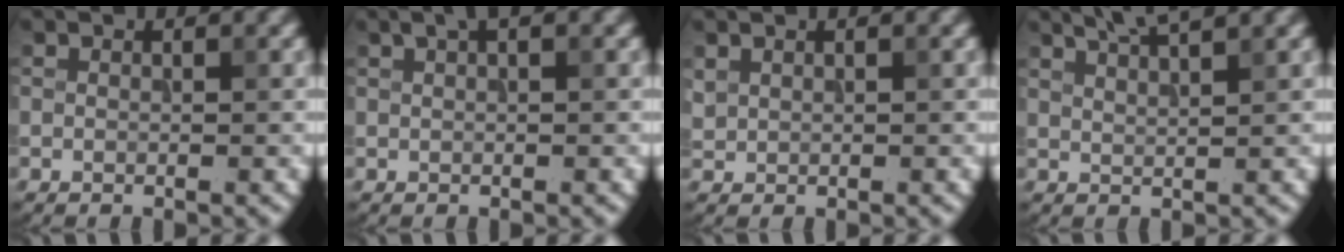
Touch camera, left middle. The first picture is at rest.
{"total": 1.3, "force": [0.8, 0.3, 1.0], "torque": [-0.017, 0.006, 0.015]}
{"total": 0.8, "force": [0.5, 0.6, 0.2], "torque": [-0.005, -0.001, 0.015]}
{"total": 4.2, "force": [3.3, 1.0, 2.4], "torque": [-0.015, 0.023, 0.025]}